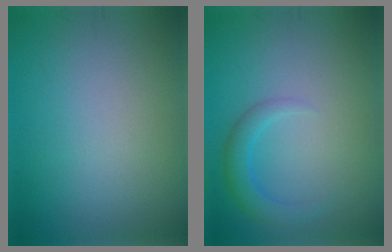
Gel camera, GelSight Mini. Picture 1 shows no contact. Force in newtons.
{"total": 2.4, "press": 2.4, "slide": 0.1}